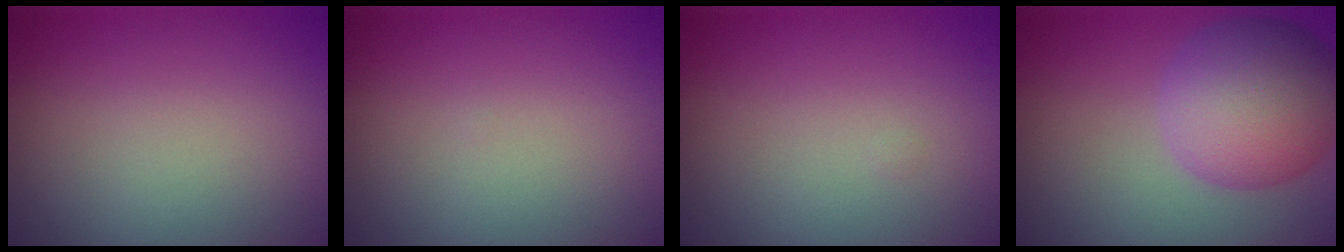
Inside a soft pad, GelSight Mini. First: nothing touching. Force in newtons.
{"total": 0.0}
{"total": 0.0}
{"total": 7.9, "press": 7.9, "slide": 0.4}